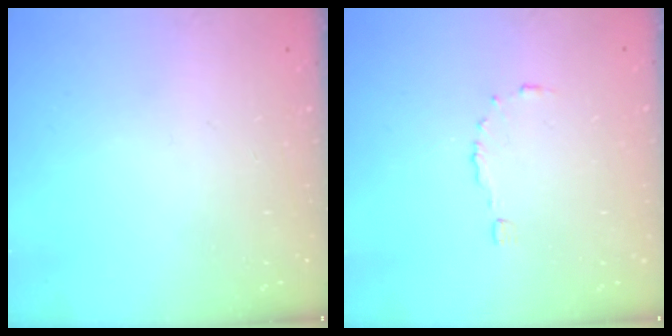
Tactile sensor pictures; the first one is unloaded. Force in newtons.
{"total": 4.7, "press": 4.7, "slide": 0.4}